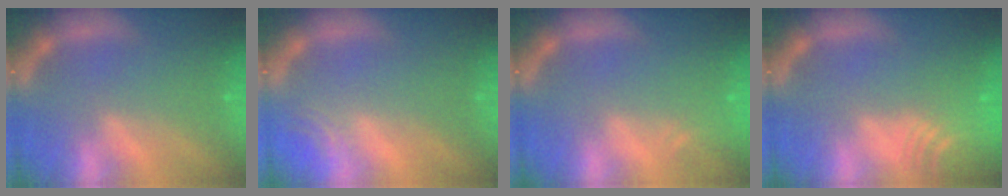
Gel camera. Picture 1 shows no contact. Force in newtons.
{"total": 1.5}
{"total": 1.5}
{"total": 9.6}